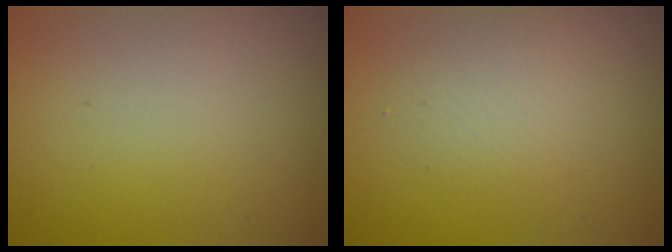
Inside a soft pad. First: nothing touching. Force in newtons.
{"total": 2.0, "press": 2.0, "slide": 0.1}